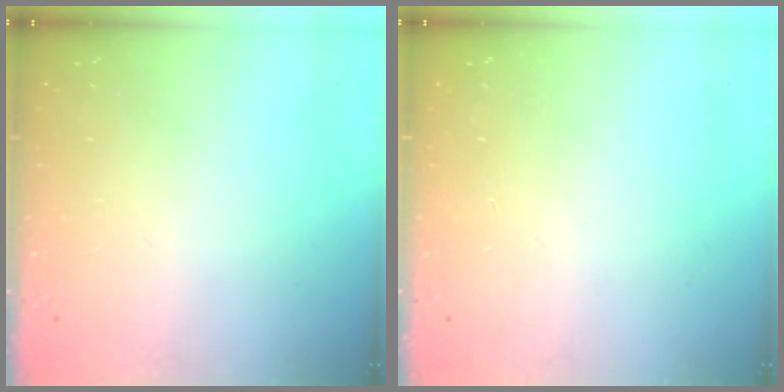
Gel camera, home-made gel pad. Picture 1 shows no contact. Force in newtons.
{"total": 0.0}